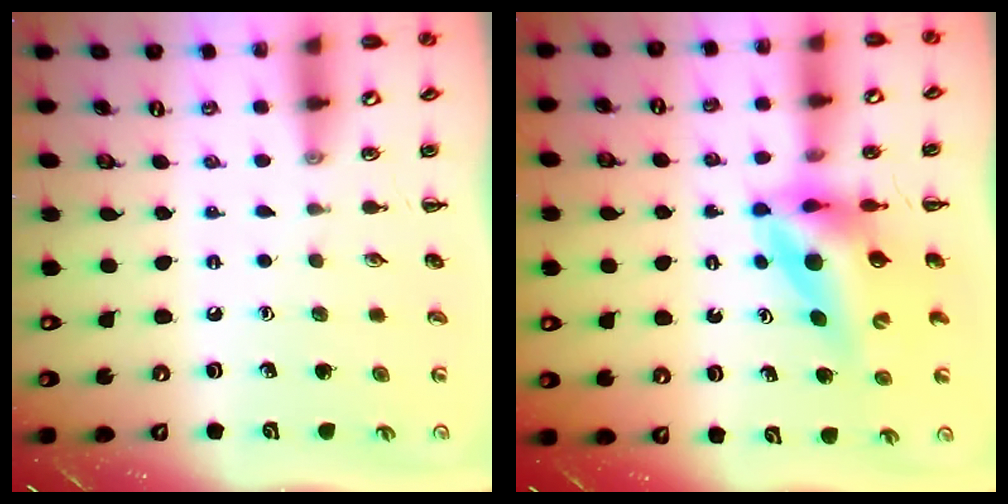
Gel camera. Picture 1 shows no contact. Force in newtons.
{"total": 10.6, "press": 10.1, "slide": 3.3}